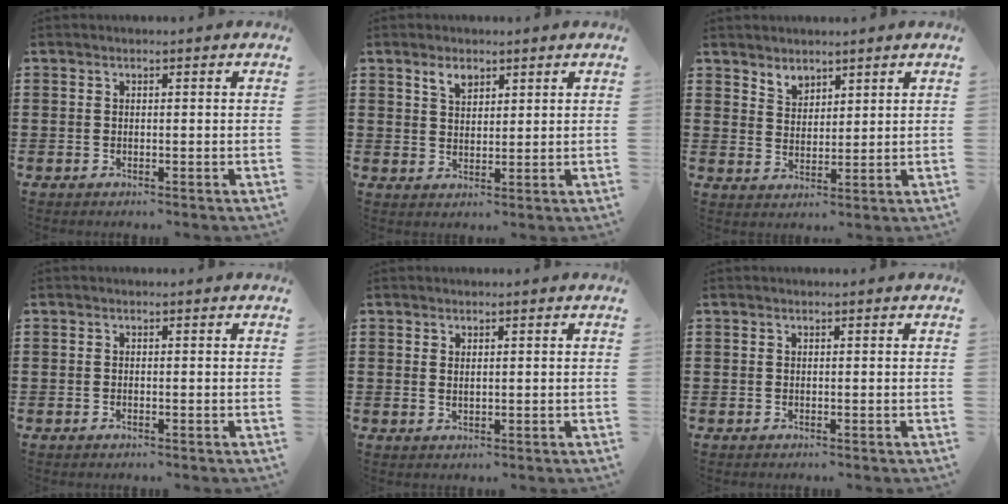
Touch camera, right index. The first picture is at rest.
{"total": 2.8, "force": [2.0, 1.5, 1.3], "torque": [-0.024, 0.000, 0.036]}
{"total": 3.1, "force": [2.7, 1.6, 0.2], "torque": [-0.014, 0.001, 0.052]}
{"total": 0.0}
{"total": 0.9, "force": [0.7, 0.3, 0.6], "torque": [-0.013, 0.001, 0.013]}
{"total": 0.0}